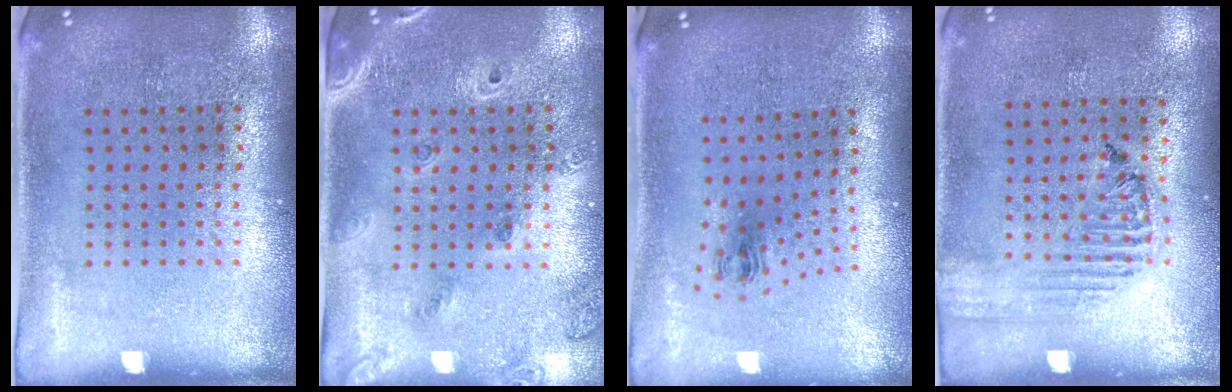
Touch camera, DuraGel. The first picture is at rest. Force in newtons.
{"total": 1.5, "press": 1.4, "slide": 0.5}
{"total": 1.0, "press": 0.4, "slide": 0.9}
{"total": 1.6, "press": 1.6, "slide": 0.3}